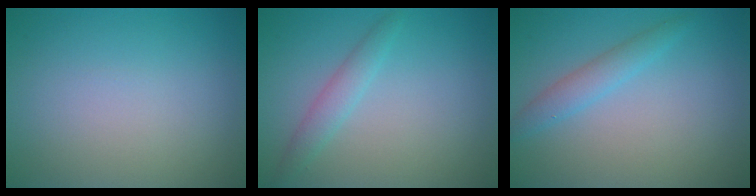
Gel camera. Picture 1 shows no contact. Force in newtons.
{"total": 1.8, "press": 1.8, "slide": 0.1}
{"total": 2.0, "press": 2.0, "slide": 0.1}